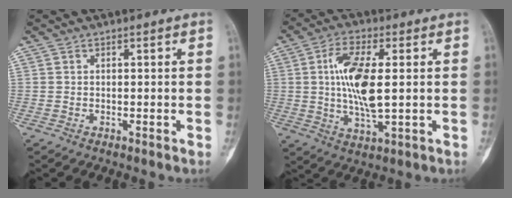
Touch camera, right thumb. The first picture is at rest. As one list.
[{"total": 11.6, "force": [1.0, 4.3, 10.7], "torque": [-0.211, -0.008, 0.018]}]